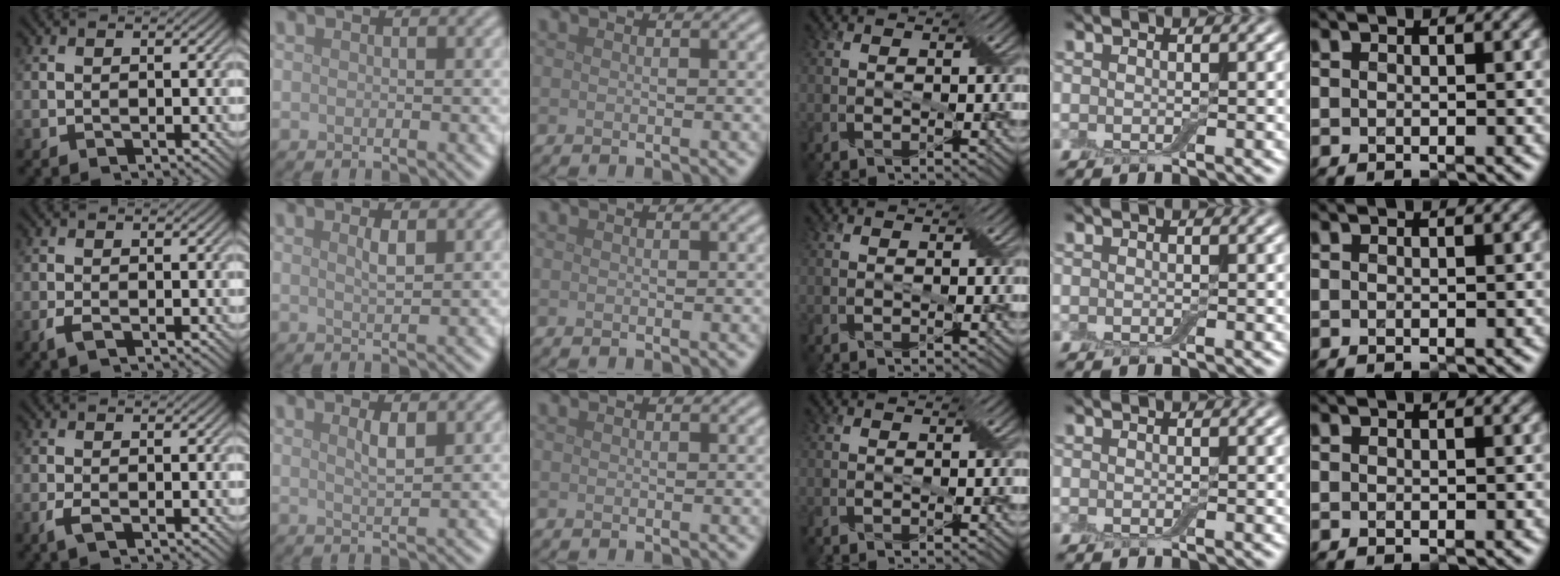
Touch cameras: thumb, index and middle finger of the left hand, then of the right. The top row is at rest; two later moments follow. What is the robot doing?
{"motion": "insert", "object": "box of matches"}